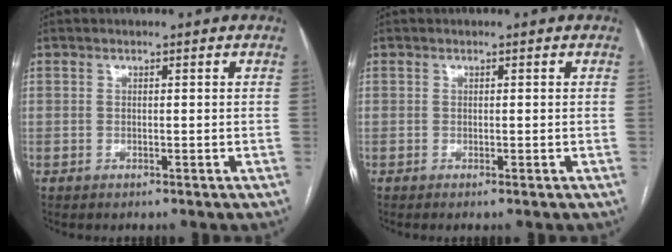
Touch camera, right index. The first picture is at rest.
{"total": 0.5, "force": [-0.2, 0.0, 0.5], "torque": [-0.010, 0.001, -0.002]}